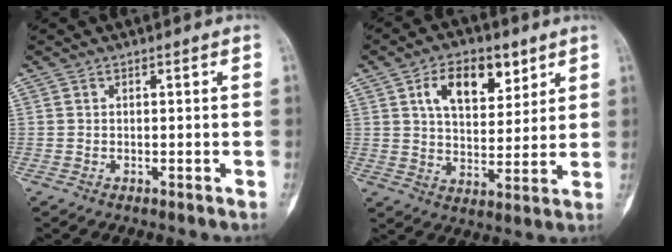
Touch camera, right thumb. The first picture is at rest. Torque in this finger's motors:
{"motor_torque": [-0.83, 0.99, 0.33, -0.04, 0.13]}